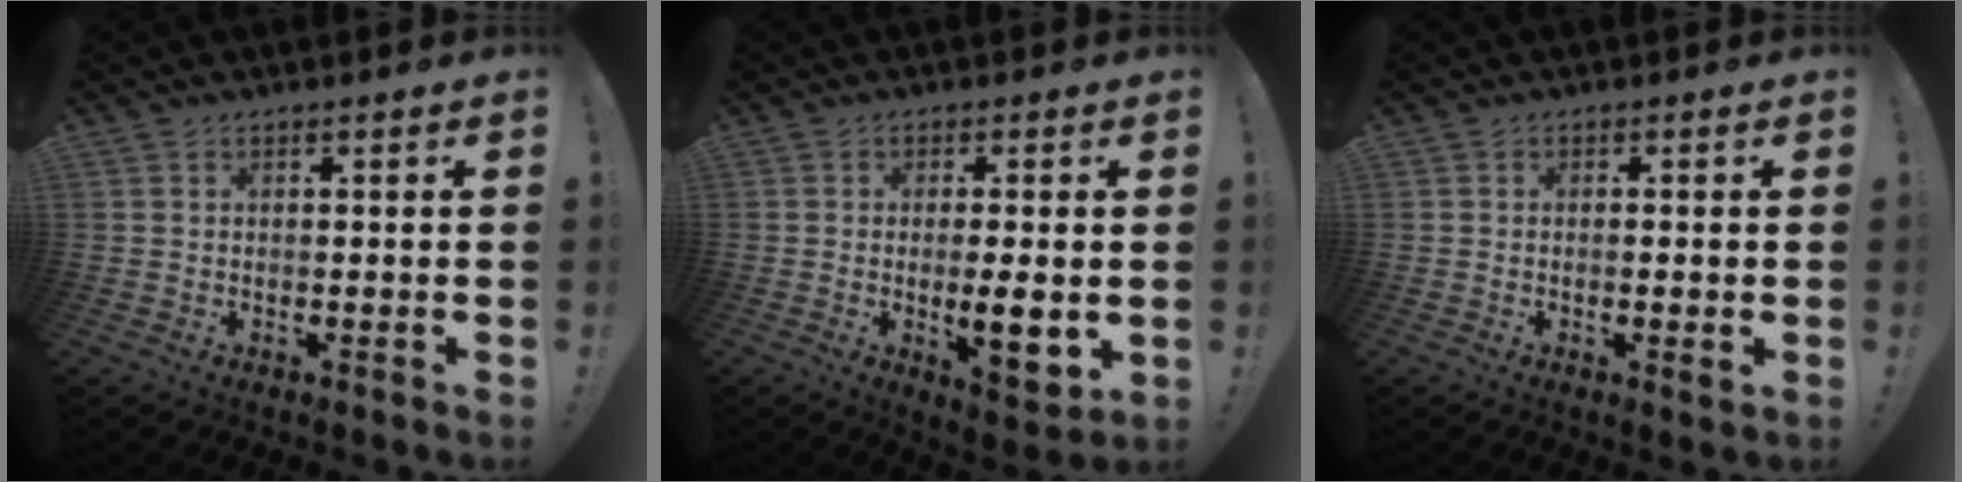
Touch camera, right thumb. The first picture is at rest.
{"total": 8.3, "force": [-0.5, 2.2, 8.0], "torque": [-0.122, -0.006, -0.005]}
{"total": 2.1, "force": [-0.2, 0.0, 2.0], "torque": [-0.034, -0.001, -0.004]}